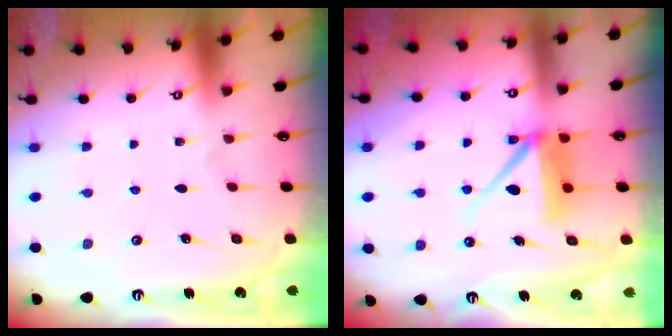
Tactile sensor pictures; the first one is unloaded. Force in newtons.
{"total": 9.6, "press": 9.5, "slide": 0.9}